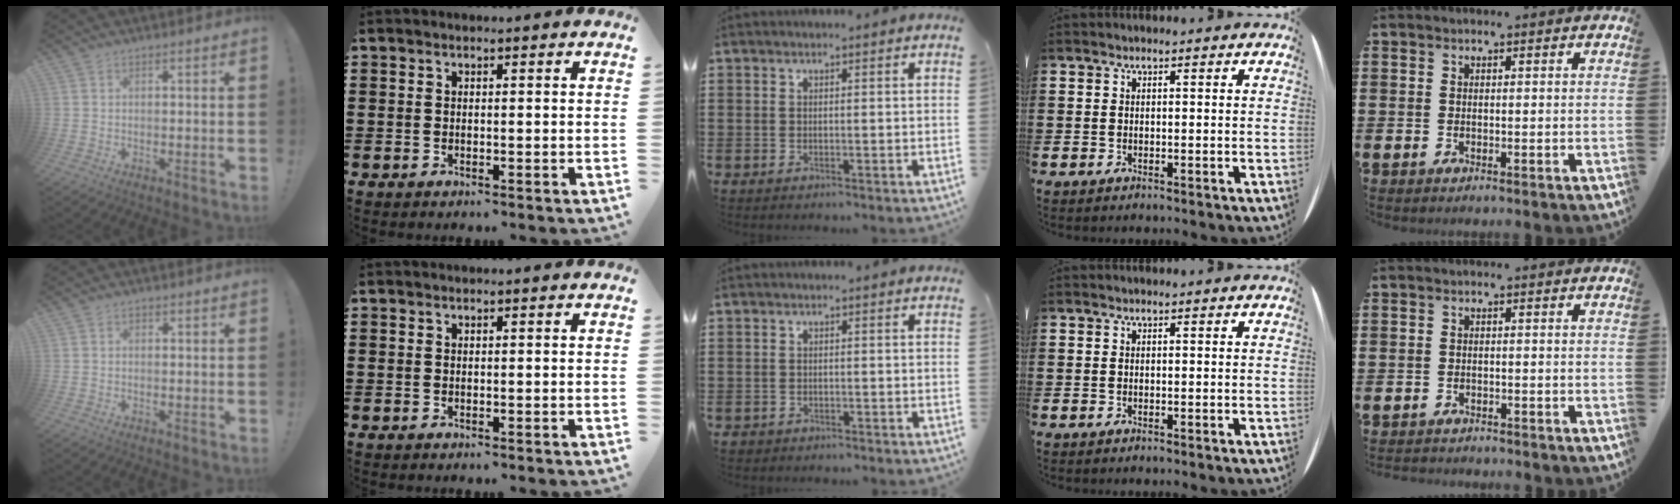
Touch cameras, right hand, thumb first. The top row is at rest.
{"thumb": {"total": 0.5, "force": [-0.1, 0.5, 0.1], "torque": [0.004, -0.001, -0.004]}, "middle": {"total": 0.6, "force": [-0.6, 0.2, 0.0], "torque": [-0.002, -0.002, -0.014]}, "little": {"total": 0.9, "force": [-0.9, 0.1, -0.1], "torque": [-0.003, 0.002, -0.019]}}